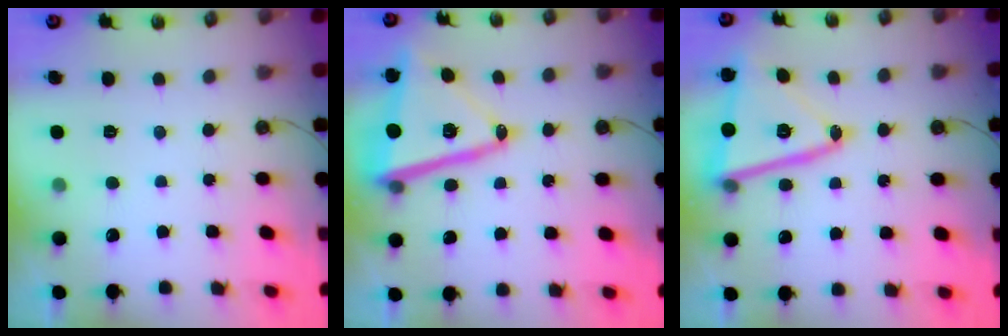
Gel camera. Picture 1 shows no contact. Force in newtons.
{"total": 17.0, "press": 16.9, "slide": 2.0}
{"total": 16.7, "press": 16.4, "slide": 2.7}